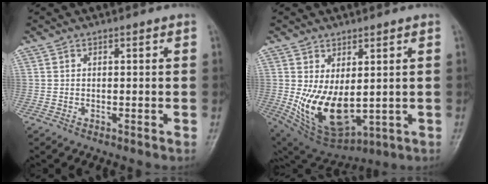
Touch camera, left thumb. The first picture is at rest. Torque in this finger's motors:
{"motor_torque": [1.43, 1.71, 1.52, -0.21, 0.39]}